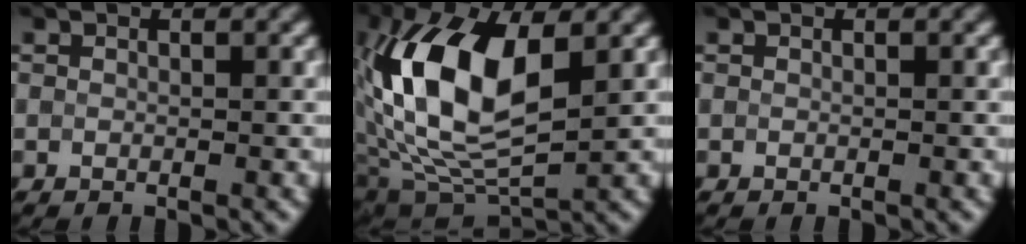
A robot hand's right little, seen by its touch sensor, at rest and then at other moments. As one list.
[{"total": 12.4, "force": [1.9, 6.3, 10.5], "torque": [-0.212, 0.012, 0.029]}, {"total": 0.0}]